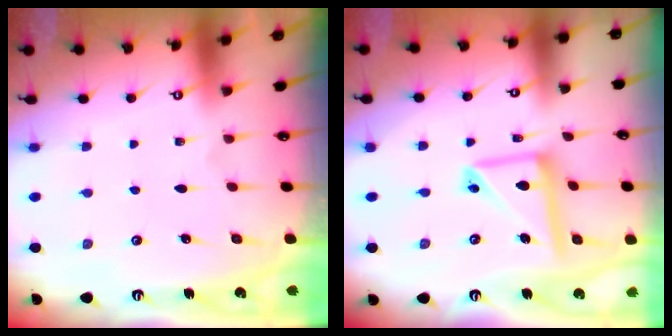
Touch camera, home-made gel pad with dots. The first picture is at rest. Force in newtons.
{"total": 12.8, "press": 12.7, "slide": 1.3}